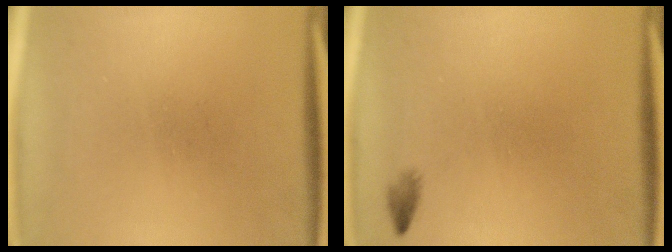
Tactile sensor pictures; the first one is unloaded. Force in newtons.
{"total": 0.8}